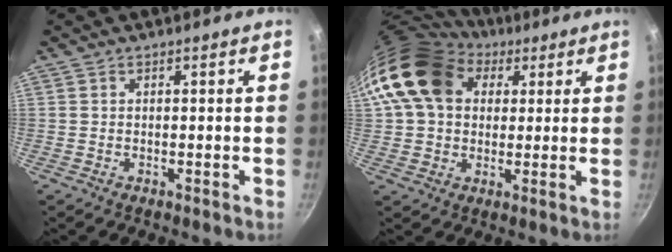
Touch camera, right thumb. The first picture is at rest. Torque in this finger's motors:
{"motor_torque": [2.30, 2.70, 1.14, -0.18, 0.19]}